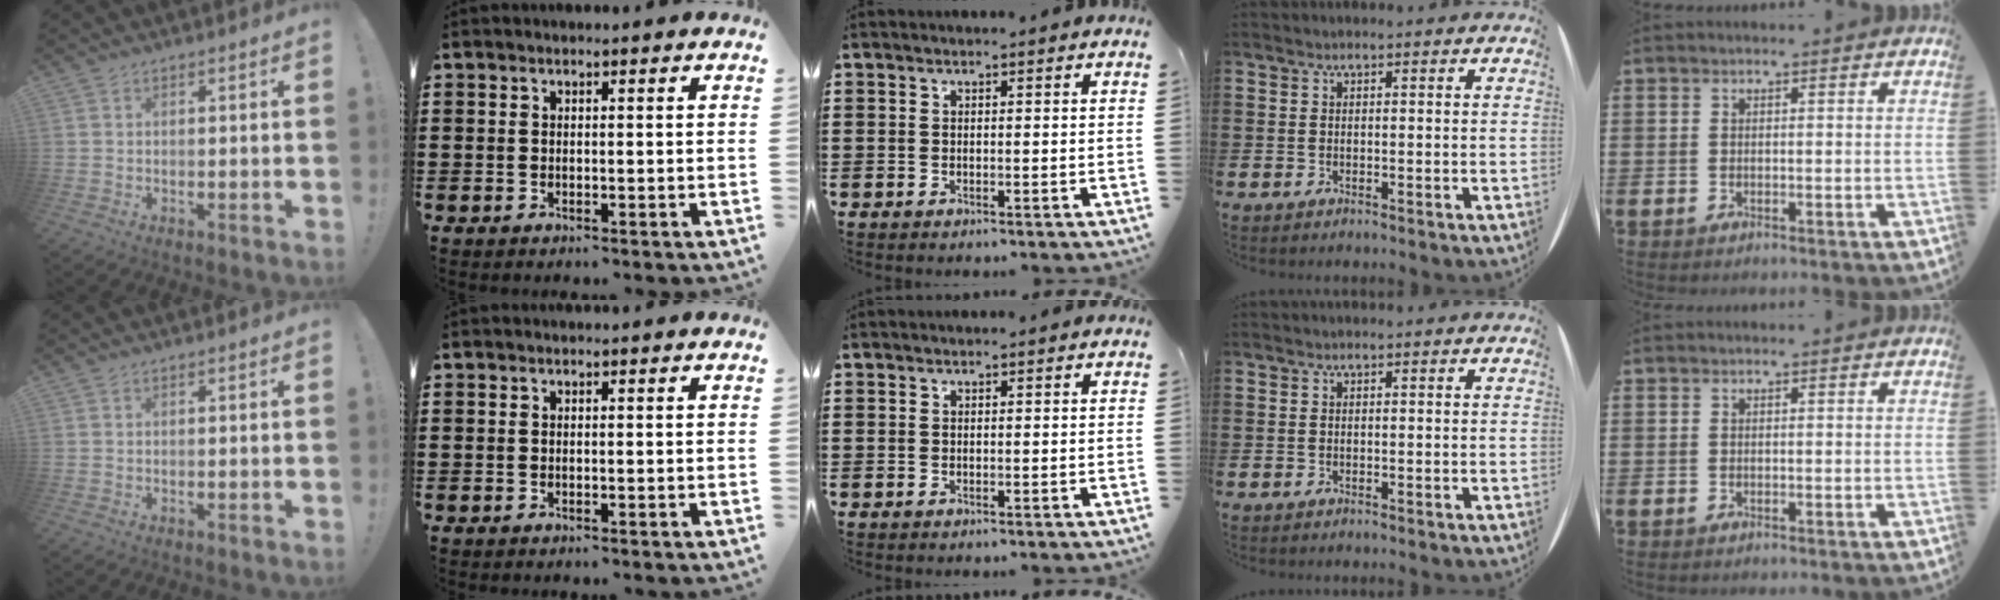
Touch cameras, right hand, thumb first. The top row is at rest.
{}